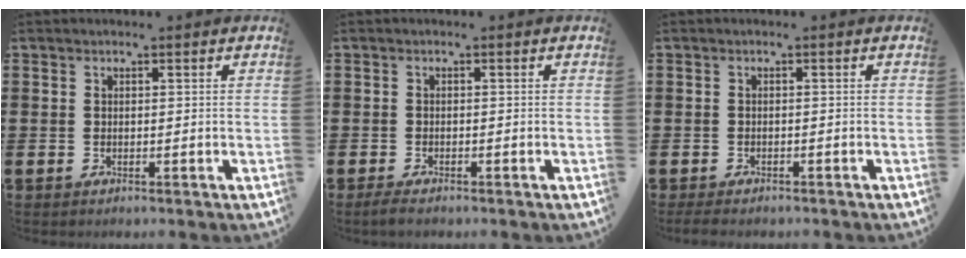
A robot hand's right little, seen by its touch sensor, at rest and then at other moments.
{"total": 1.1, "force": [-0.7, 0.3, 0.8], "torque": [-0.016, -0.001, -0.013]}
{"total": 0.7, "force": [-0.6, 0.3, 0.3], "torque": [-0.008, 0.000, -0.012]}